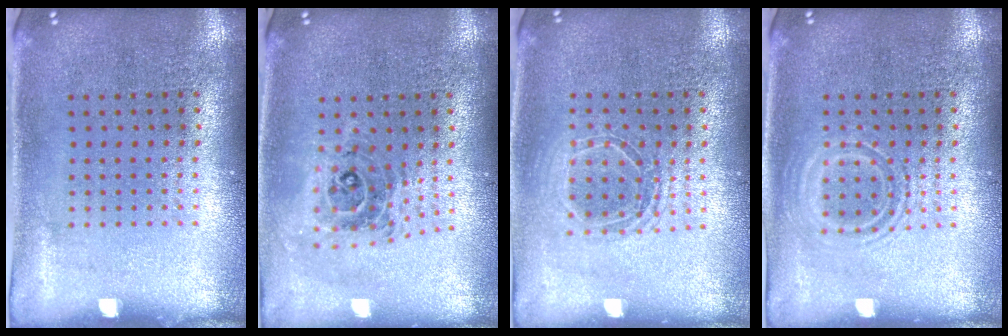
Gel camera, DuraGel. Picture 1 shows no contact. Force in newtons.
{"total": 0.9, "press": 0.8, "slide": 0.2}
{"total": 1.5, "press": 1.3, "slide": 0.7}
{"total": 1.1, "press": 1.1, "slide": 0.3}